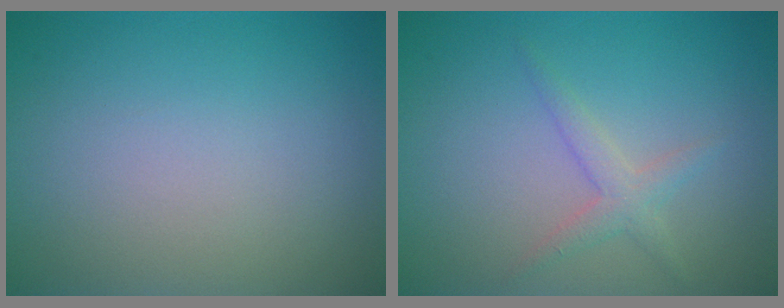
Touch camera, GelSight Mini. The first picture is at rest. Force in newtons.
{"total": 1.8, "press": 1.8, "slide": 0.1}